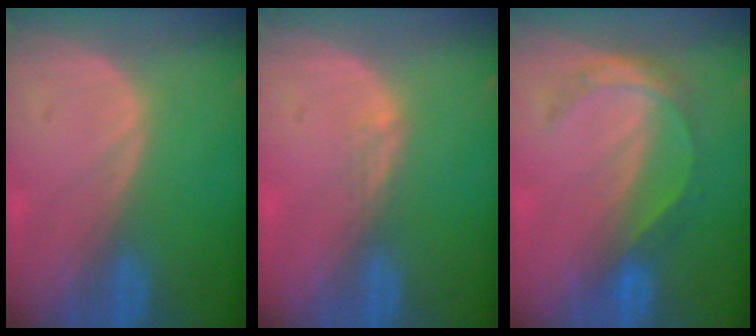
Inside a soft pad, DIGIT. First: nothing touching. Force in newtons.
{"total": 1.5, "press": 1.0, "slide": 1.0}
{"total": 5.5, "press": 4.7, "slide": 2.7}